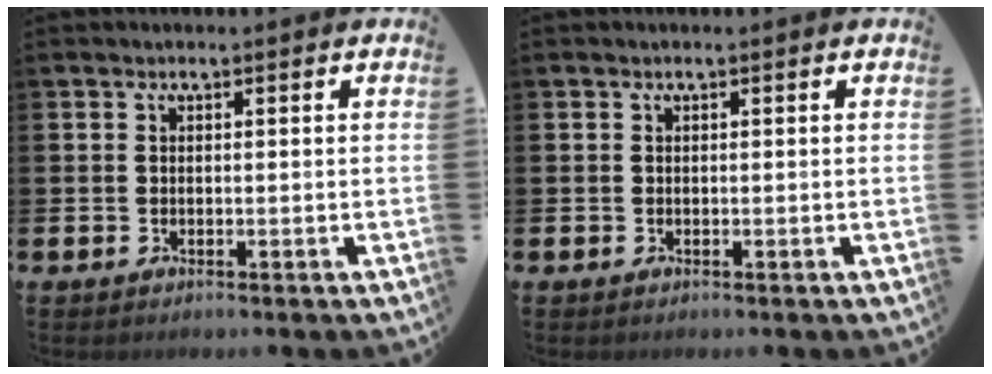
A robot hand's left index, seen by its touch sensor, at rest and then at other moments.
{"total": 0.0}